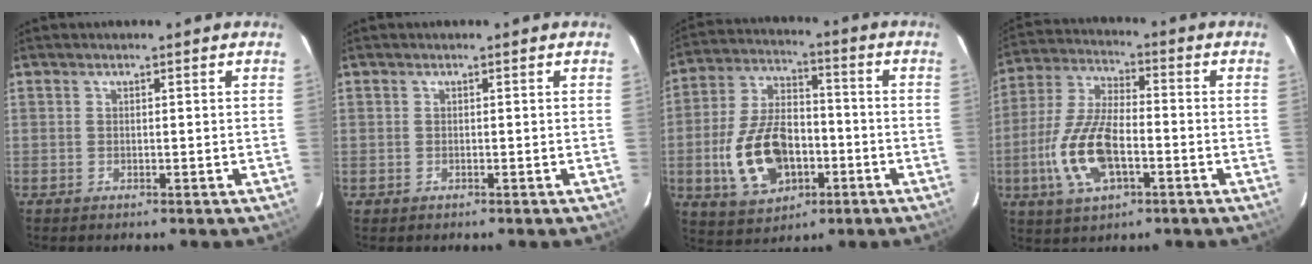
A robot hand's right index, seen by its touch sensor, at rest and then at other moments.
{"total": 0.8, "force": [-0.4, 0.7, -0.1], "torque": [0.002, 0.000, -0.006]}
{"total": 16.1, "force": [-4.6, 9.9, 11.8], "torque": [-0.249, 0.008, -0.064]}
{"total": 14.2, "force": [-4.4, 6.2, 11.9], "torque": [-0.260, -0.001, -0.082]}